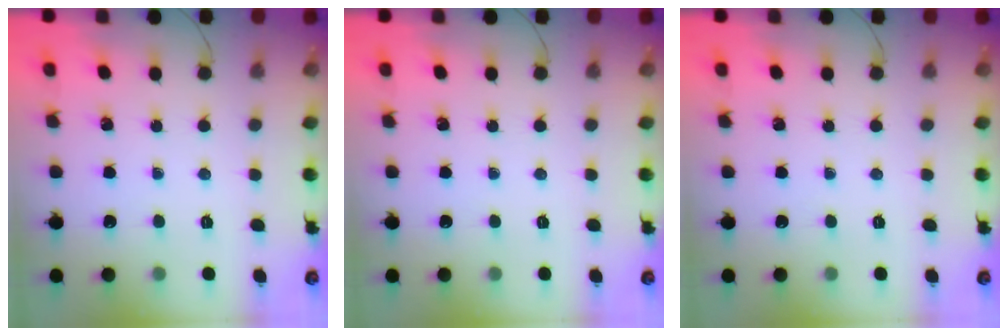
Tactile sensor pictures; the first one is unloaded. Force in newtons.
{"total": 0.0}
{"total": 0.0}